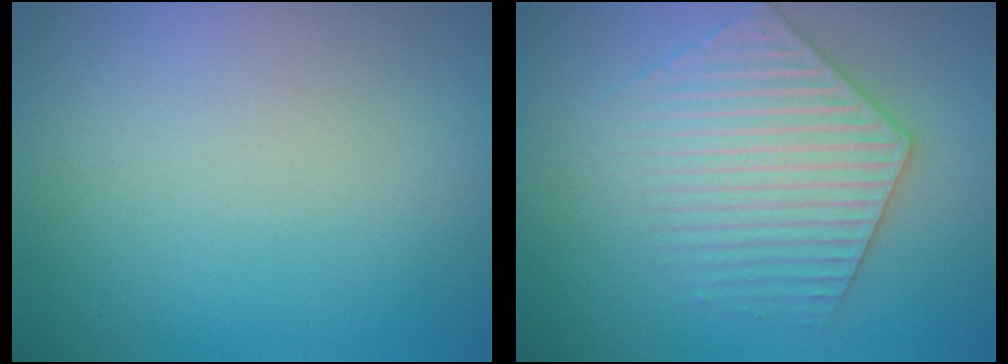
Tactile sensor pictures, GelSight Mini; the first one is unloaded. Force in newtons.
{"total": 4.0, "press": 3.9, "slide": 0.7}